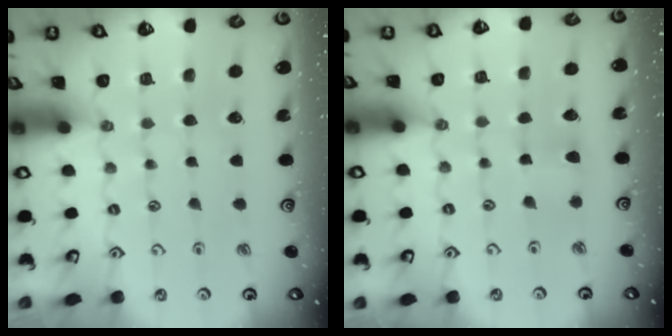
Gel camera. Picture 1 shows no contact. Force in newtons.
{"total": 3.9, "press": 3.8, "slide": 0.7}